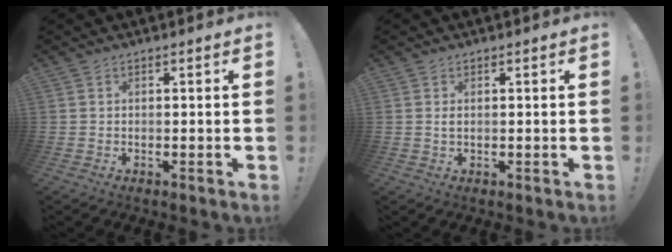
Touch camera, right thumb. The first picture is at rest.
{"total": 1.0, "force": [0.2, 0.5, 0.8], "torque": [-0.016, 0.002, 0.002]}